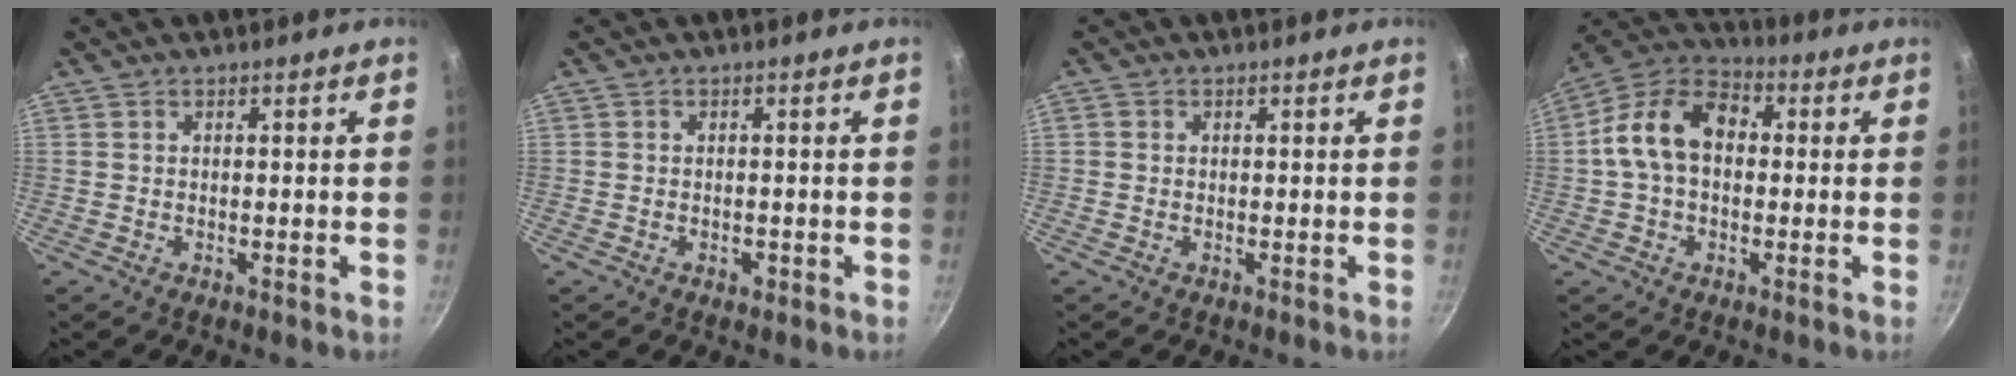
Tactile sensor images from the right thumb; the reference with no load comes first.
{"total": 1.2, "force": [-0.6, 0.9, 0.7], "torque": [-0.010, 0.002, -0.008]}
{"total": 0.6, "force": [-0.1, 0.6, 0.2], "torque": [-0.002, 0.002, -0.003]}
{"total": 12.7, "force": [0.6, 9.0, 8.9], "torque": [-0.132, 0.036, -0.011]}